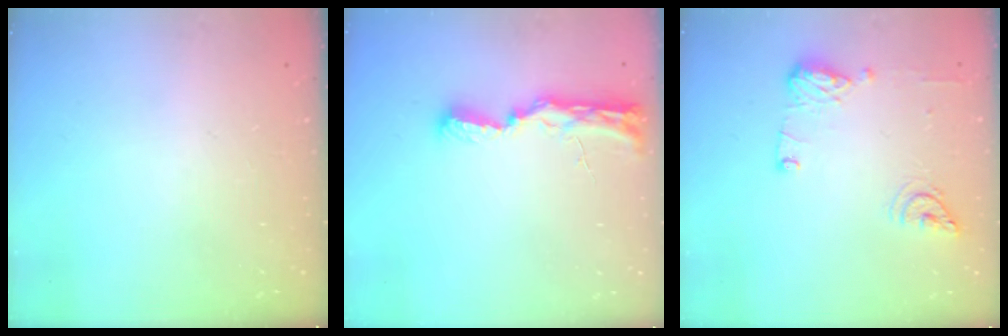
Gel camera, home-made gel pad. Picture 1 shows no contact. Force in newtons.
{"total": 11.1, "press": 9.8, "slide": 5.2}
{"total": 13.7, "press": 12.7, "slide": 5.1}